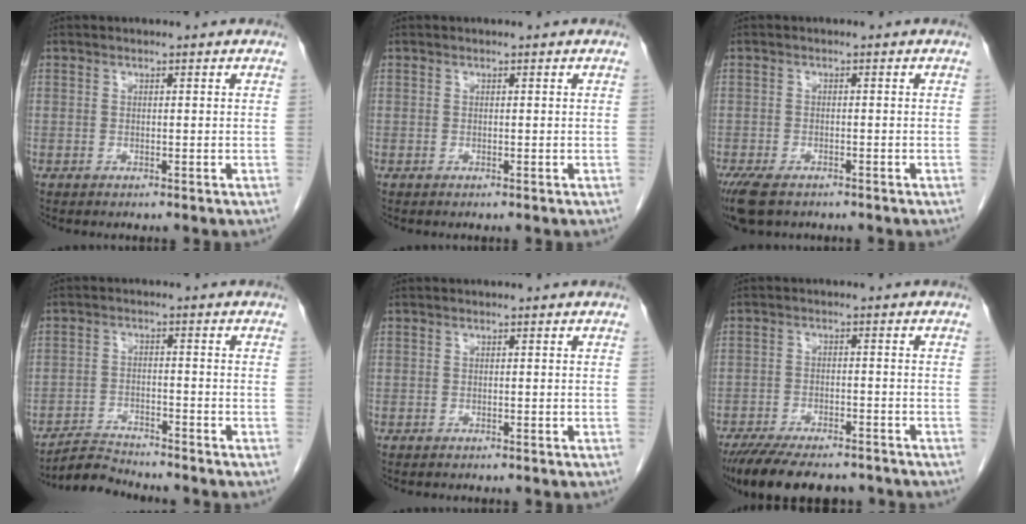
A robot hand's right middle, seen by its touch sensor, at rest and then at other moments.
{"total": 0.0}
{"total": 6.3, "force": [-4.5, 2.8, 3.4], "torque": [-0.067, -0.012, -0.075]}
{"total": 4.4, "force": [-4.4, -0.2, -0.3], "torque": [0.003, -0.012, -0.080]}
{"total": 0.0}
{"total": 14.1, "force": [-11.8, 4.1, 6.5], "torque": [-0.133, -0.015, -0.172]}